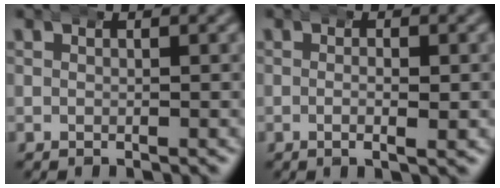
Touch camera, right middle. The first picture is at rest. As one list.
[{"total": 2.2, "force": [-0.7, 0.3, 2.1], "torque": [-0.033, 0.001, -0.016]}]